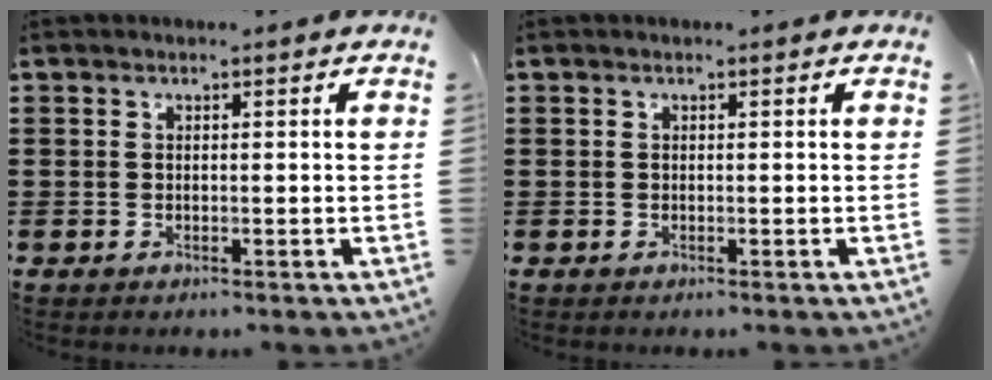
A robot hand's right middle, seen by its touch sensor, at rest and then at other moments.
{"total": 0.0}